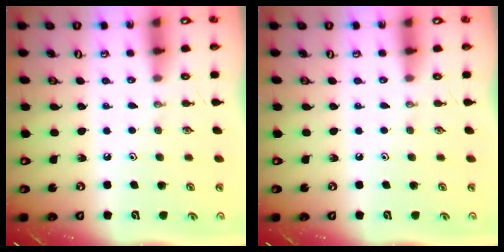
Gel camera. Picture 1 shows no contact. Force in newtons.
{"total": 0.0}